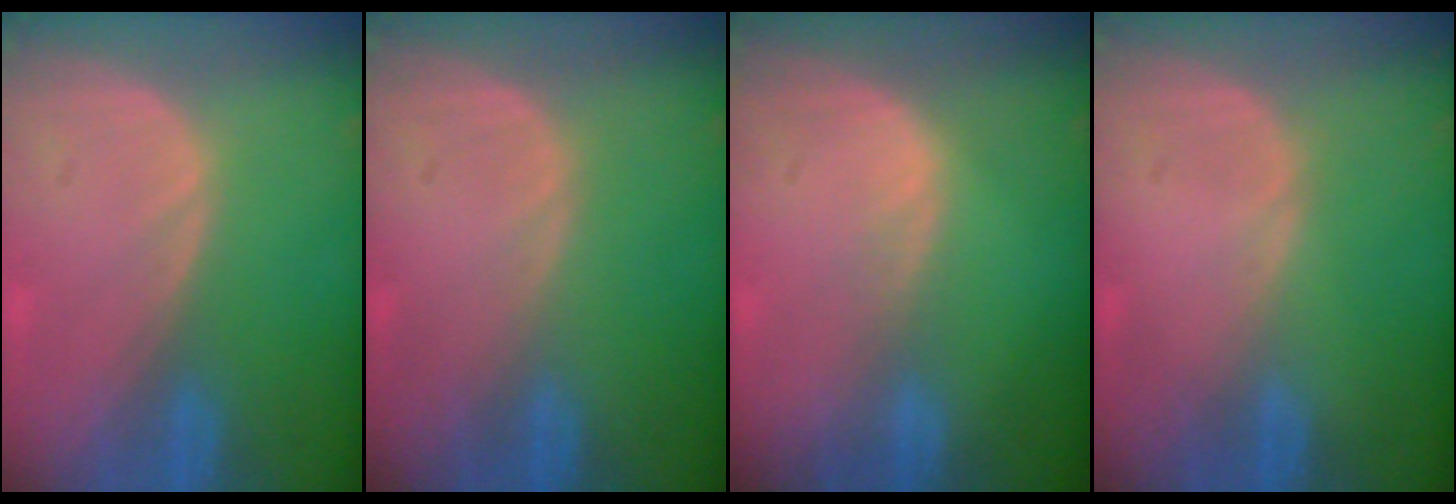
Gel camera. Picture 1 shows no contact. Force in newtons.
{"total": 0.0}
{"total": 0.9, "press": 0.9, "slide": 0.1}
{"total": 0.0}